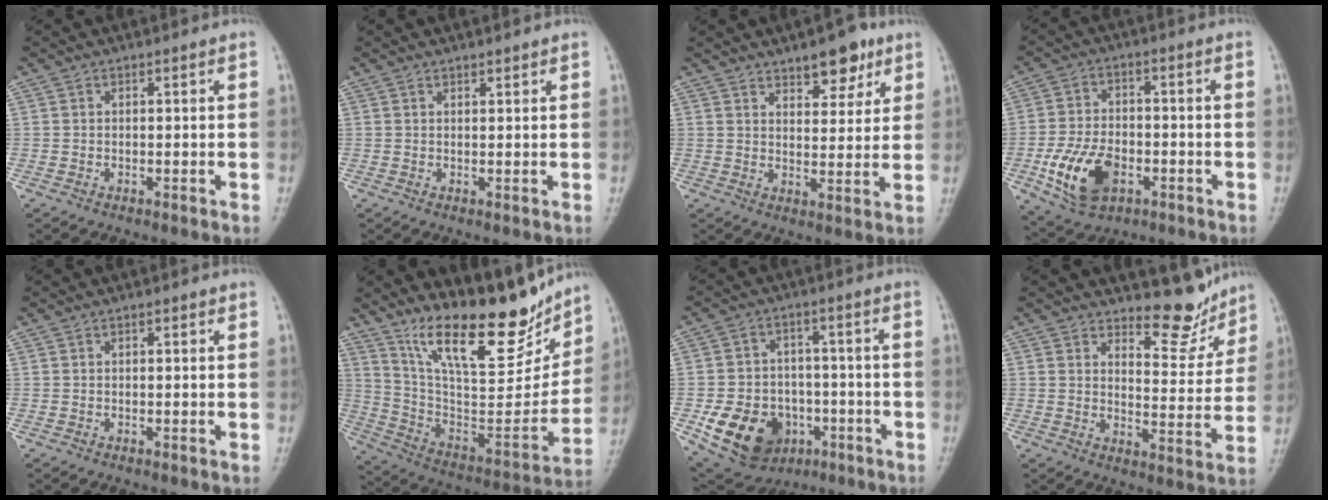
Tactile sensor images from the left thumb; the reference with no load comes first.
{"total": 1.0, "force": [0.8, 0.3, 0.4], "torque": [-0.004, -0.004, 0.013]}
{"total": 8.2, "force": [5.3, 3.7, 5.1], "torque": [-0.042, -0.028, 0.074]}
{"total": 11.9, "force": [-4.3, 7.3, 8.3], "torque": [-0.147, 0.010, -0.072]}
{"total": 1.0, "force": [0.4, 0.4, 0.8], "torque": [-0.011, 0.003, 0.003]}
{"total": 24.6, "force": [17.0, 8.1, 15.9], "torque": [-0.212, -0.074, 0.293]}
{"total": 14.8, "force": [-5.5, 11.5, 7.5], "torque": [-0.110, 0.022, -0.077]}
{"total": 8.0, "force": [7.1, 2.8, 2.4], "torque": [-0.001, -0.065, 0.106]}